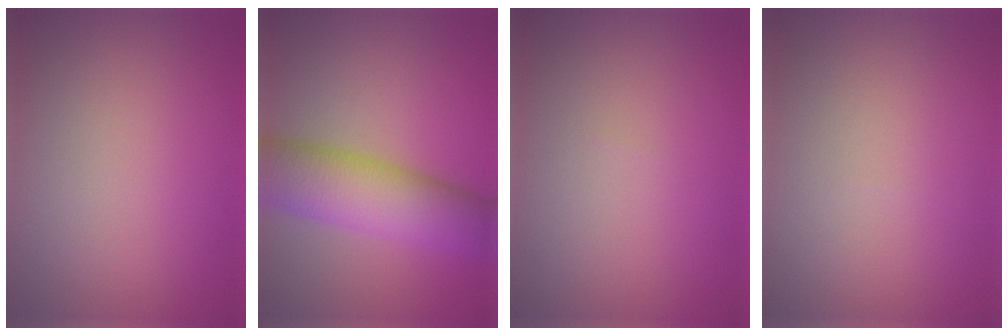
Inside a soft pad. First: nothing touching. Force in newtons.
{"total": 8.7, "press": 8.7, "slide": 0.3}
{"total": 0.0}
{"total": 0.0}